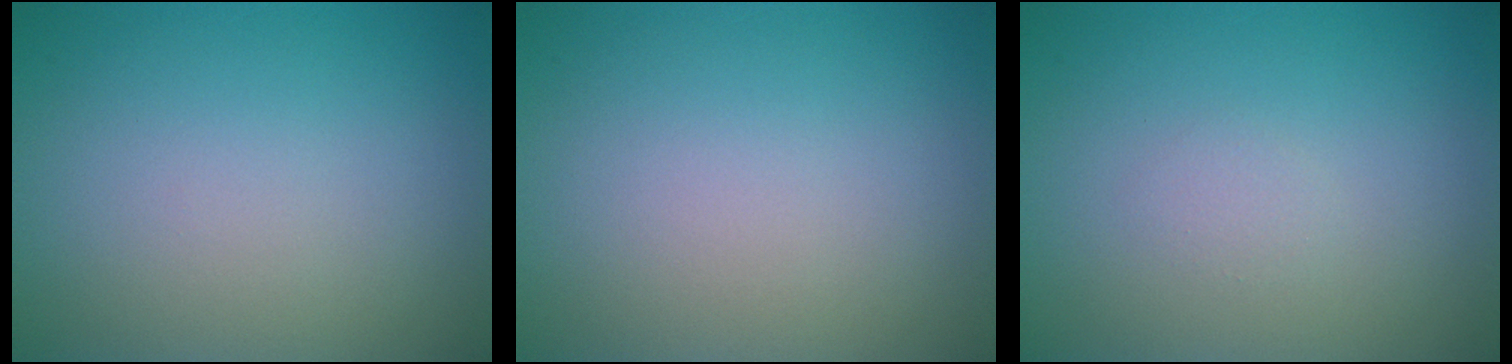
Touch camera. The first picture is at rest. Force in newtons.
{"total": 0.0}
{"total": 0.7, "press": 0.7, "slide": 0.0}